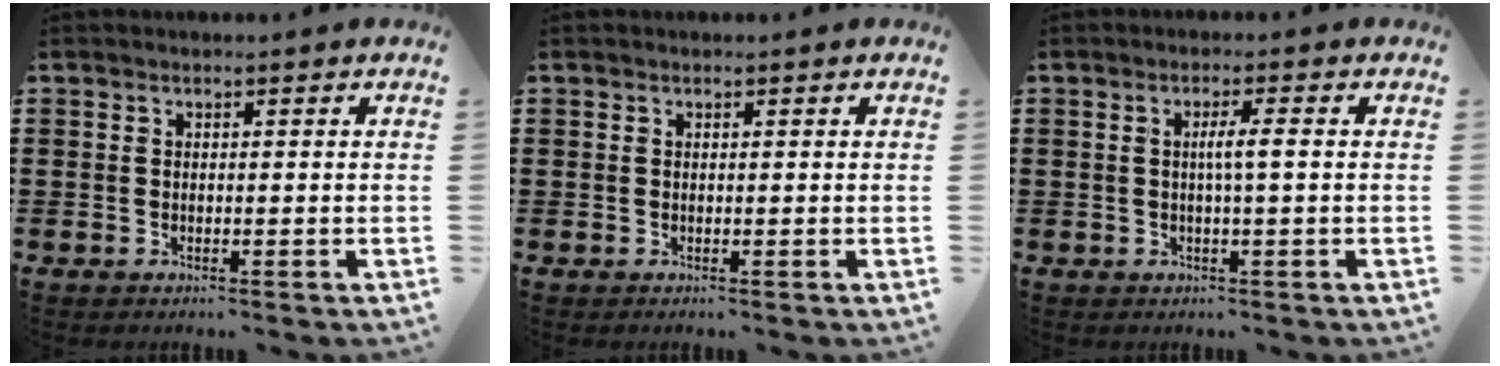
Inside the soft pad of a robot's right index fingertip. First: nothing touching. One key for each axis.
{"total": 0.0}
{"total": 2.8, "fx": 0.0, "fy": 0.0, "fz": 2.8, "tx": -0.050, "ty": -0.002, "tz": -0.004}